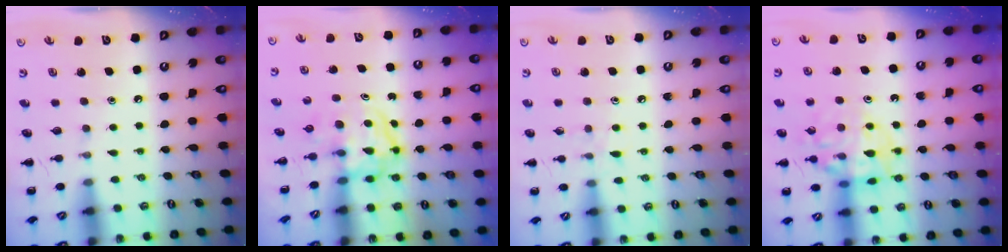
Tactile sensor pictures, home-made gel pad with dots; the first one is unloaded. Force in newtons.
{"total": 3.9, "press": 3.9, "slide": 0.4}
{"total": 6.9, "press": 6.7, "slide": 1.9}
{"total": 13.9, "press": 13.8, "slide": 1.8}